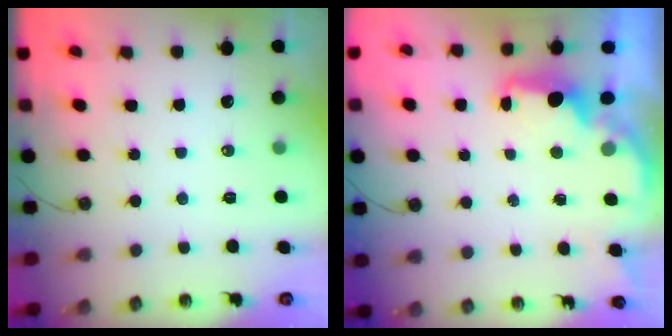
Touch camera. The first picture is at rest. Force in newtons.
{"total": 2.4, "press": 2.2, "slide": 0.8}